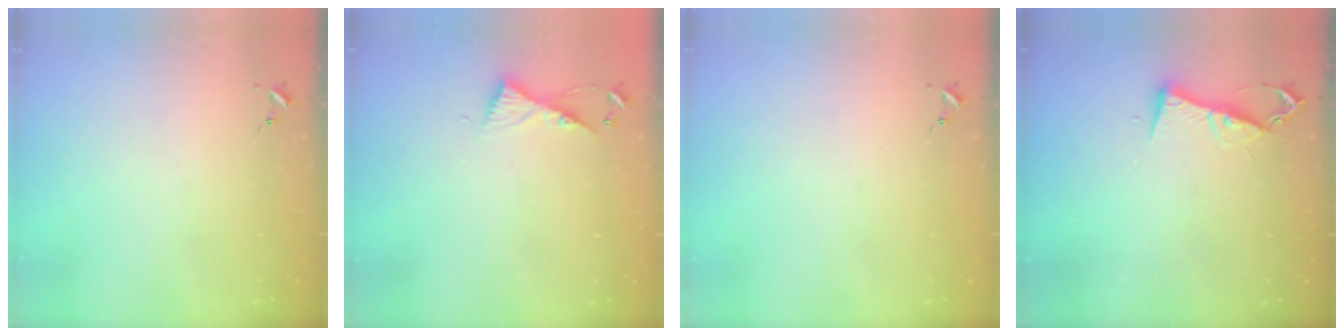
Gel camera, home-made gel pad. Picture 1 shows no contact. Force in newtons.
{"total": 6.2, "press": 6.2, "slide": 0.6}
{"total": 0.0}
{"total": 7.2, "press": 7.1, "slide": 0.7}